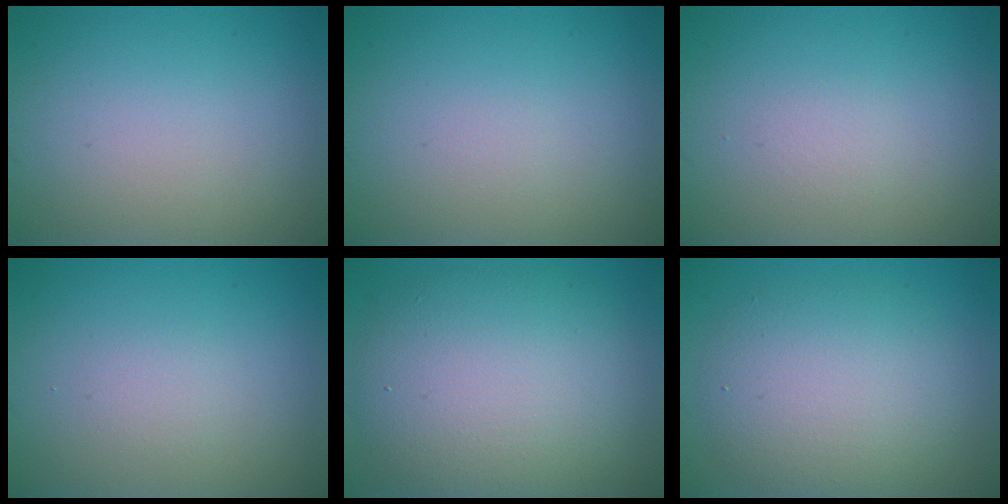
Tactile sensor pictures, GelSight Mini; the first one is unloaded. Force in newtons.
{"total": 0.0}
{"total": 0.7, "press": 0.7, "slide": 0.0}
{"total": 2.6, "press": 2.6, "slide": 0.3}
{"total": 9.5, "press": 9.5, "slide": 0.3}
{"total": 5.7, "press": 5.7, "slide": 0.4}